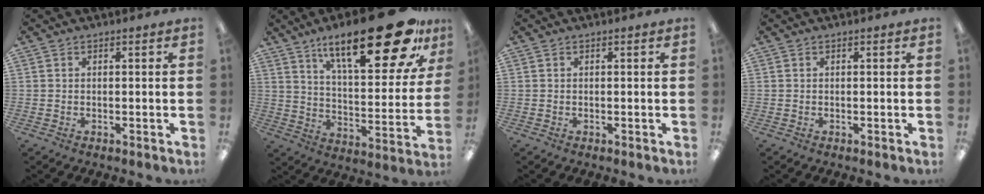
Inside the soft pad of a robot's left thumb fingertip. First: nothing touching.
{"total": 26.7, "force": [16.9, 8.2, 19.0], "torque": [-0.280, -0.099, 0.269]}
{"total": 0.0}
{"total": 0.0}